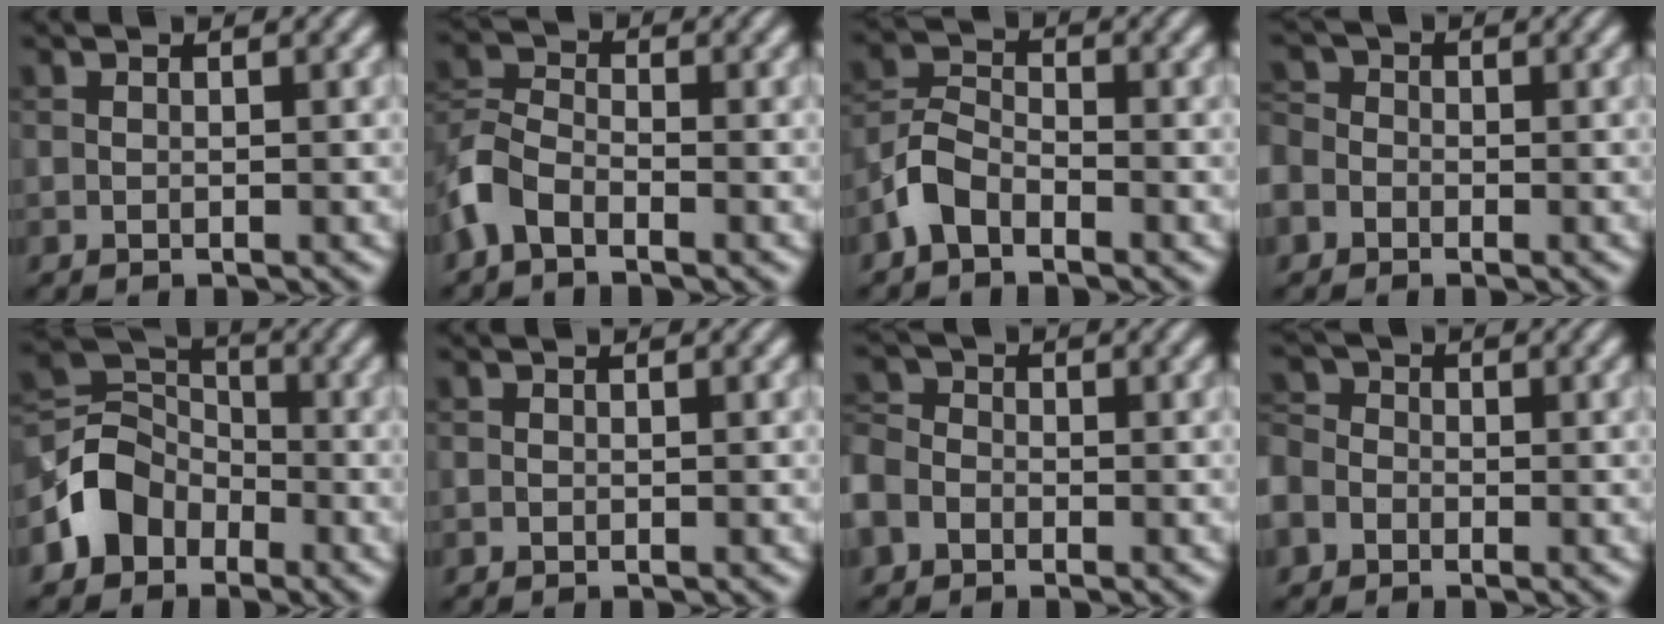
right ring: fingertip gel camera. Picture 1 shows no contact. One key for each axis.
{"total": 4.1, "fx": -2.3, "fy": 2.3, "fz": 2.5, "tx": -0.060, "ty": 0.004, "tz": -0.060}
{"total": 3.4, "fx": -2.2, "fy": 1.9, "fz": 1.7, "tx": -0.036, "ty": 0.008, "tz": -0.058}
{"total": 4.3, "fx": -1.8, "fy": 3.6, "fz": 1.5, "tx": -0.028, "ty": 0.005, "tz": -0.050}
{"total": 4.7, "fx": -2.4, "fy": 3.8, "fz": 1.3, "tx": -0.009, "ty": 0.007, "tz": -0.057}
{"total": 0.0}
{"total": 5.0, "fx": -2.4, "fy": 3.8, "fz": 2.0, "tx": -0.042, "ty": -0.005, "tz": -0.053}
{"total": 5.3, "fx": -2.4, "fy": 4.2, "fz": 2.0, "tx": -0.040, "ty": 0.001, "tz": -0.056}